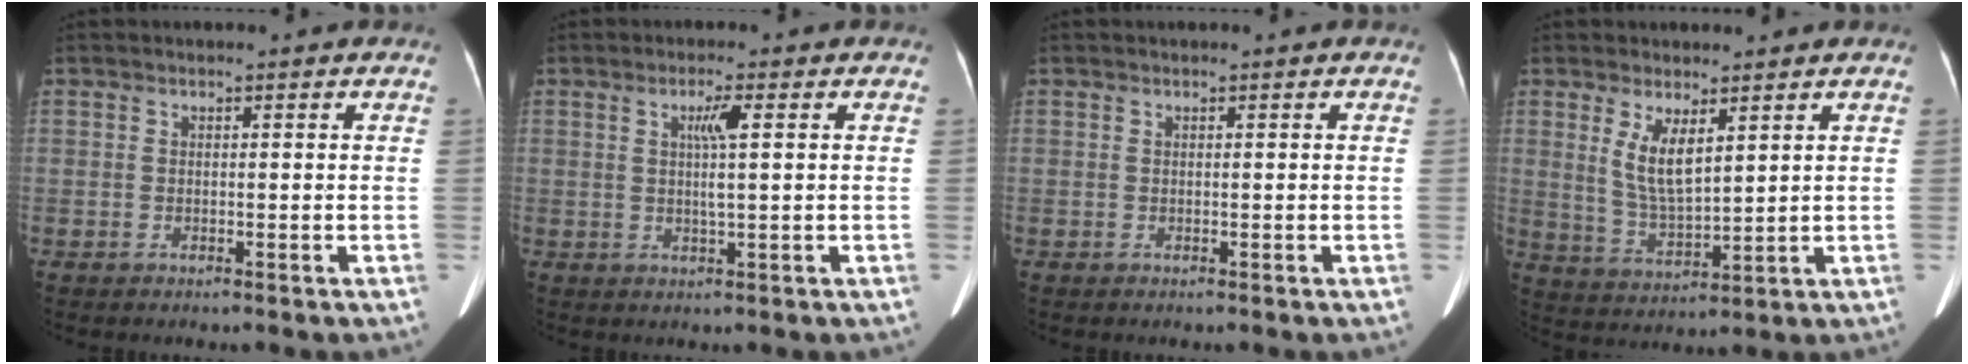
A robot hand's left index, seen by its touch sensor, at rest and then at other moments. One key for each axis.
{"total": 3.4, "fx": 0.8, "fy": -0.2, "fz": 3.3, "tx": -0.059, "ty": 0.003, "tz": 0.013}
{"total": 0.0}
{"total": 6.0, "fx": 2.8, "fy": 1.8, "fz": 5.0, "tx": -0.104, "ty": -0.010, "tz": 0.065}